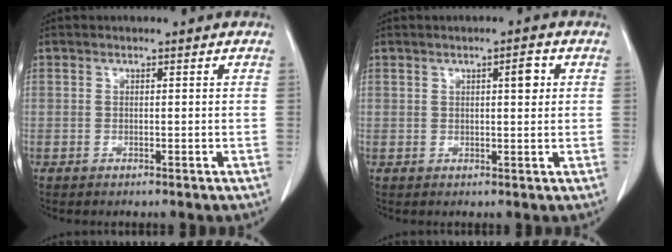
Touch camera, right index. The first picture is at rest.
{"total": 2.8, "force": [1.0, 0.9, 2.4], "torque": [-0.034, 0.005, 0.017]}